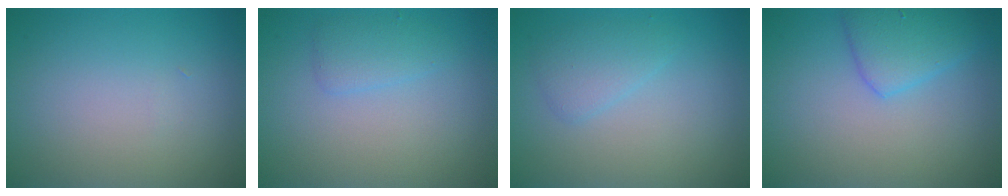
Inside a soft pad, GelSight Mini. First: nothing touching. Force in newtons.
{"total": 1.7, "press": 1.7, "slide": 0.1}
{"total": 1.9, "press": 1.9, "slide": 0.1}
{"total": 3.3, "press": 3.3, "slide": 0.2}